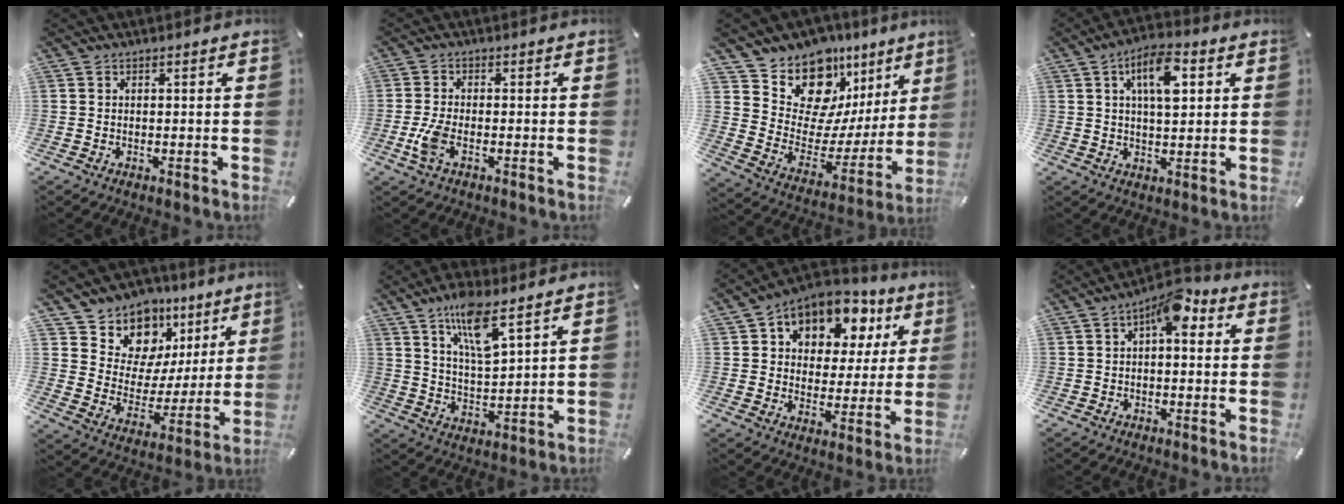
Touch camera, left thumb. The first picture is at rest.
{"total": 5.1, "force": [-1.6, 2.3, 4.2], "torque": [-0.095, 0.000, -0.031]}
{"total": 14.5, "force": [11.7, 7.9, 3.2], "torque": [-0.054, -0.130, 0.204]}
{"total": 9.8, "force": [3.4, 4.7, 7.9], "torque": [-0.127, -0.001, 0.055]}
{"total": 11.4, "force": [8.7, 7.3, 0.9], "torque": [-0.025, -0.094, 0.158]}
{"total": 10.7, "force": [7.4, 2.9, 7.2], "torque": [-0.135, -0.031, 0.129]}
{"total": 12.0, "force": [6.4, 8.8, 5.3], "torque": [-0.075, -0.043, 0.113]}
{"total": 8.4, "force": [3.2, 4.1, 6.6], "torque": [-0.091, -0.013, 0.049]}